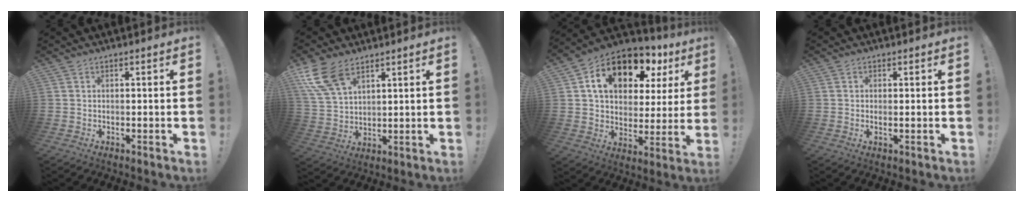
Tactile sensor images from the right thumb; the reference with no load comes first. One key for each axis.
{"total": 12.0, "fx": 7.5, "fy": 6.3, "fz": 6.9, "tx": -0.148, "ty": -0.030, "tz": 0.146}
{"total": 16.7, "fx": 8.7, "fy": 9.8, "fz": 10.3, "tx": -0.162, "ty": -0.042, "tz": 0.152}
{"total": 1.0, "fx": 0.4, "fy": -0.1, "fz": 0.9, "tx": -0.009, "ty": -0.005, "tz": 0.004}